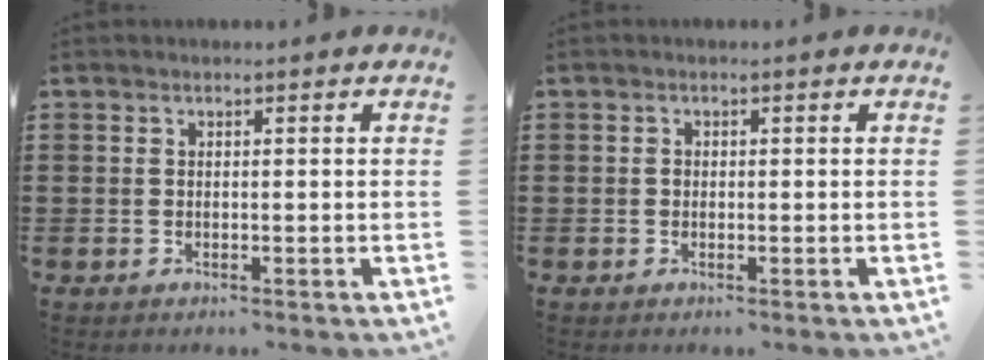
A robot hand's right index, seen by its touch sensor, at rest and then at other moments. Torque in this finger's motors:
{"motor_torque": [0.42, -0.21, 0.07, 0.00]}